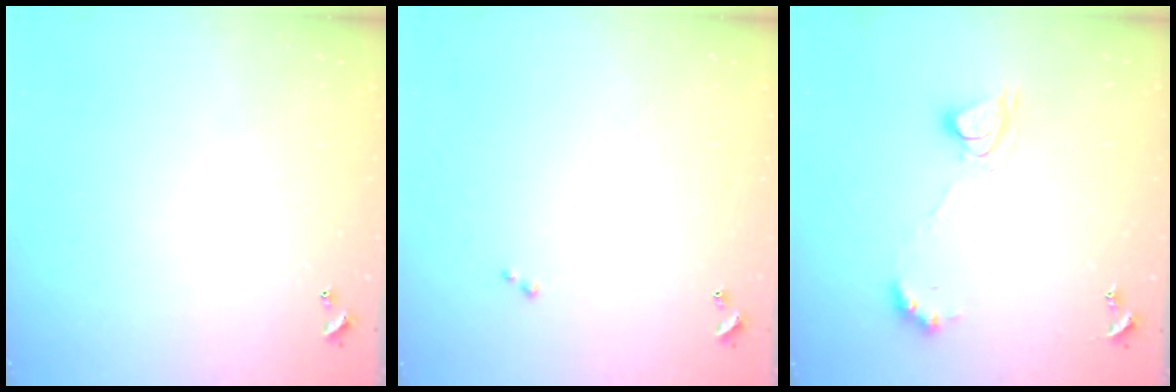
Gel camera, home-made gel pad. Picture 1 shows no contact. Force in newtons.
{"total": 0.0}
{"total": 7.8, "press": 7.7, "slide": 0.9}